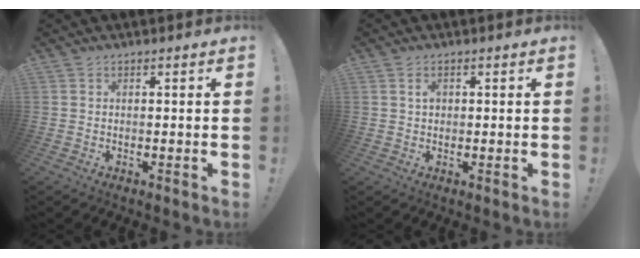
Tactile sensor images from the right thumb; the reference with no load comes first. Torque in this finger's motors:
{"motor_torque": [0.05, 0.13, -0.07, -0.11, 0.04]}